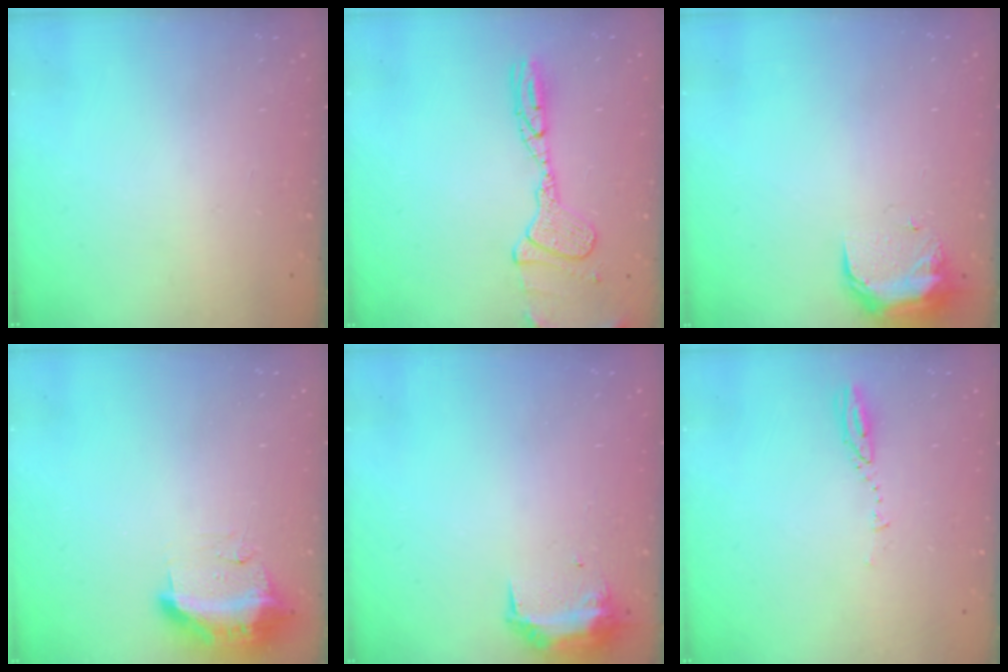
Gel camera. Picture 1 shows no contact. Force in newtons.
{"total": 14.0, "press": 13.9, "slide": 1.7}
{"total": 8.8, "press": 8.7, "slide": 1.5}
{"total": 11.2, "press": 11.2, "slide": 0.6}
{"total": 13.0, "press": 11.0, "slide": 6.9}
{"total": 2.9, "press": 2.9, "slide": 0.3}